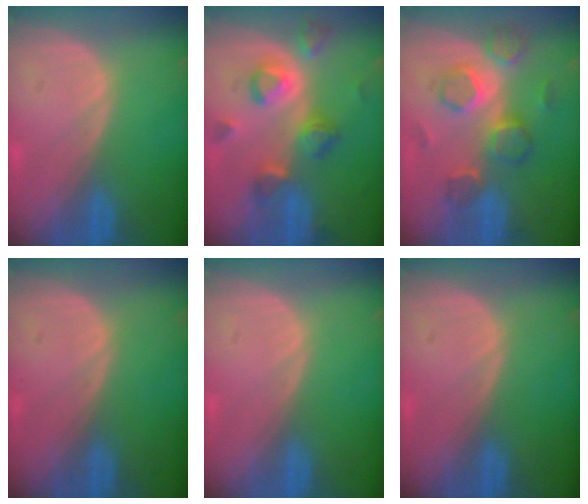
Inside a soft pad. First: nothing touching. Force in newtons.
{"total": 7.2, "press": 7.2, "slide": 1.0}
{"total": 8.5, "press": 7.6, "slide": 3.8}
{"total": 0.0}
{"total": 0.0}
{"total": 0.0}